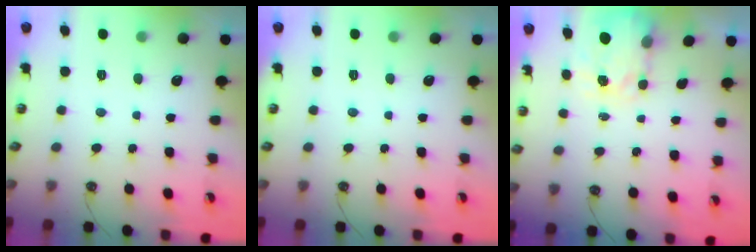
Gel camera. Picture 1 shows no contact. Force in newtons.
{"total": 0.0}
{"total": 3.6, "press": 3.6, "slide": 0.5}